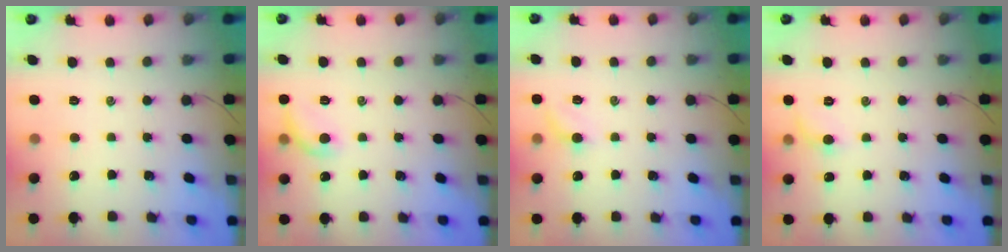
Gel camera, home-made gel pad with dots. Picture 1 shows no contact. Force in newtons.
{"total": 8.1, "press": 8.0, "slide": 1.4}
{"total": 5.5, "press": 5.3, "slide": 1.3}
{"total": 5.0, "press": 4.7, "slide": 1.7}